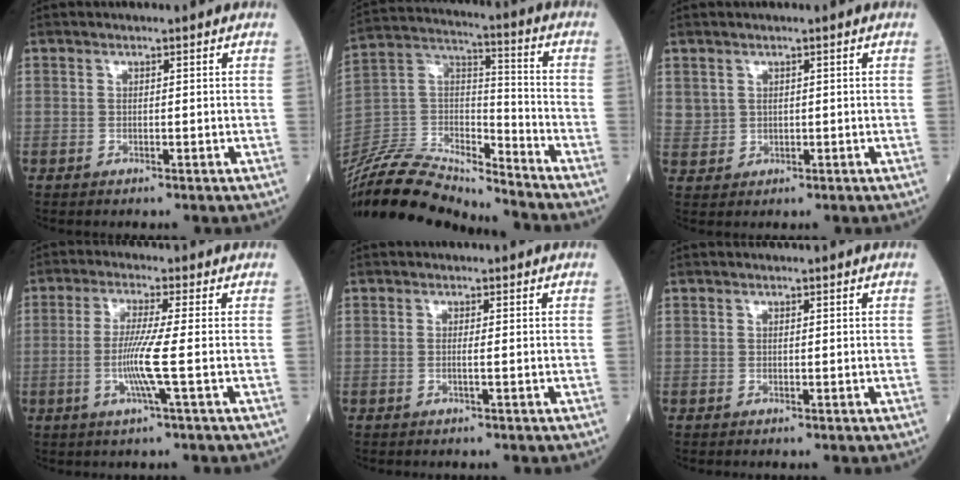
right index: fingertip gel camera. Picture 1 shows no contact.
{"total": 19.6, "force": [-18.8, 1.9, 4.9], "torque": [-0.094, 0.031, -0.339]}
{"total": 2.9, "force": [1.3, 2.6, 0.6], "torque": [-0.007, 0.004, 0.033]}
{"total": 6.3, "force": [-1.2, -1.0, 6.1], "torque": [-0.126, -0.011, -0.029]}
{"total": 0.9, "force": [-0.2, -0.2, 0.9], "torque": [-0.020, -0.001, -0.005]}
{"total": 0.0}